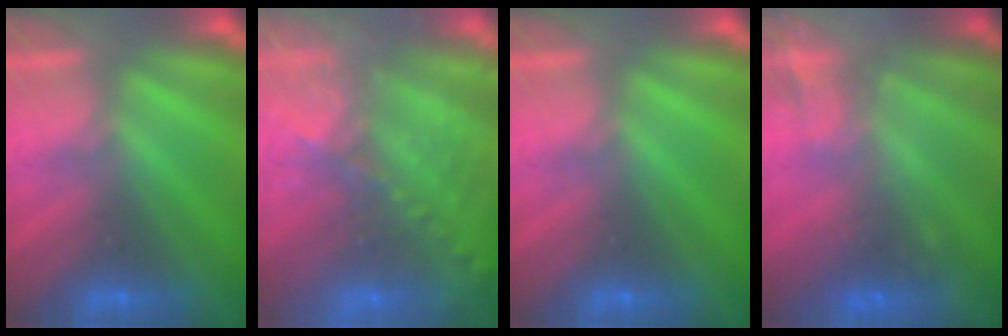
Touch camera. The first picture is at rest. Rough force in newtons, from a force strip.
{"total": 9.6}
{"total": 0.0}
{"total": 2.1}